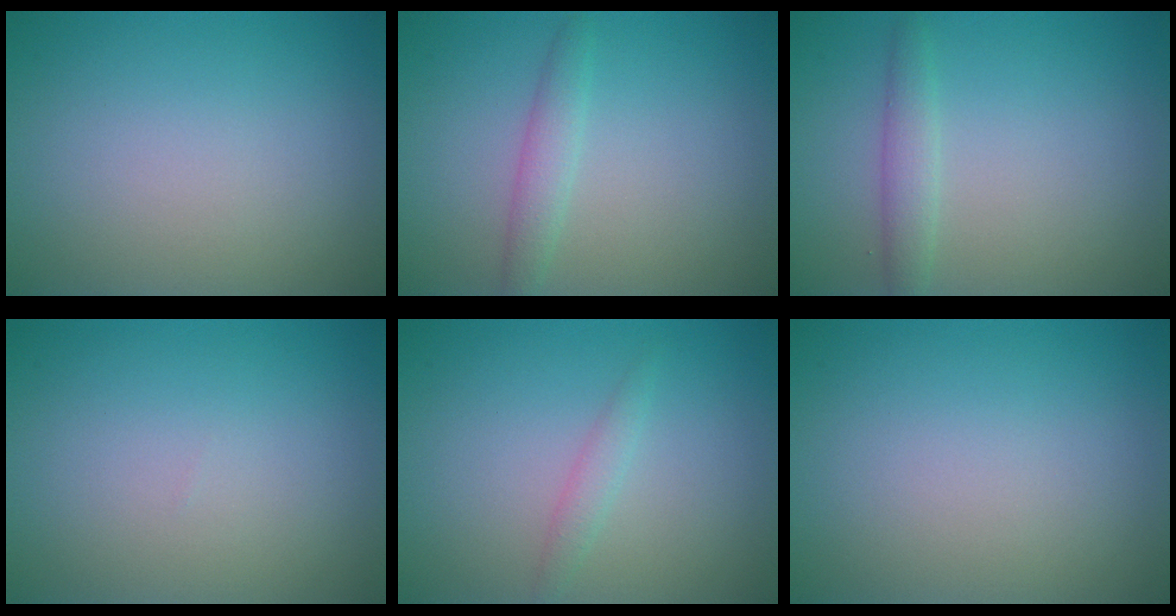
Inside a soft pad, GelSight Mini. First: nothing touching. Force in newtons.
{"total": 1.9, "press": 1.9, "slide": 0.1}
{"total": 1.9, "press": 1.8, "slide": 0.1}
{"total": 0.0}
{"total": 1.2, "press": 1.2, "slide": 0.1}
{"total": 0.0}